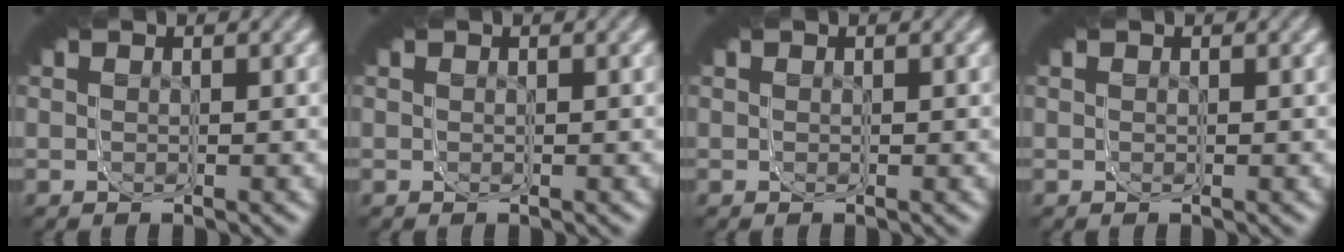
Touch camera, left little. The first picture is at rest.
{"total": 0.0}
{"total": 0.0}
{"total": 0.0}